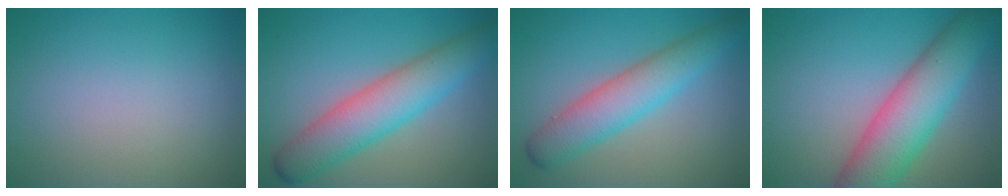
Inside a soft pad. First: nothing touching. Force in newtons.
{"total": 6.7, "press": 6.7, "slide": 0.1}
{"total": 5.3, "press": 5.3, "slide": 0.1}
{"total": 8.4, "press": 8.4, "slide": 0.5}